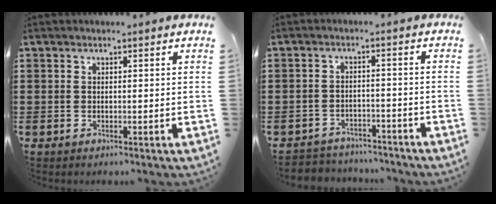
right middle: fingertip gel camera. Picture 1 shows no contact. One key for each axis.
{"total": 3.0, "fx": -2.9, "fy": 0.6, "fz": -0.3, "tx": -0.003, "ty": 0.001, "tz": -0.065}